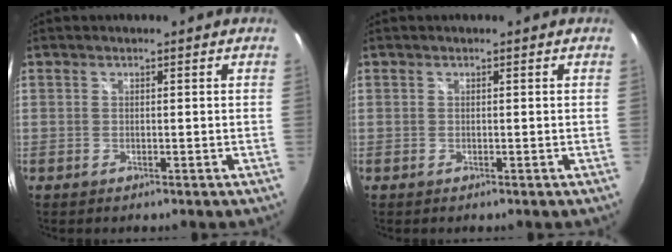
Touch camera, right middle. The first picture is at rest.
{"total": 0.0}